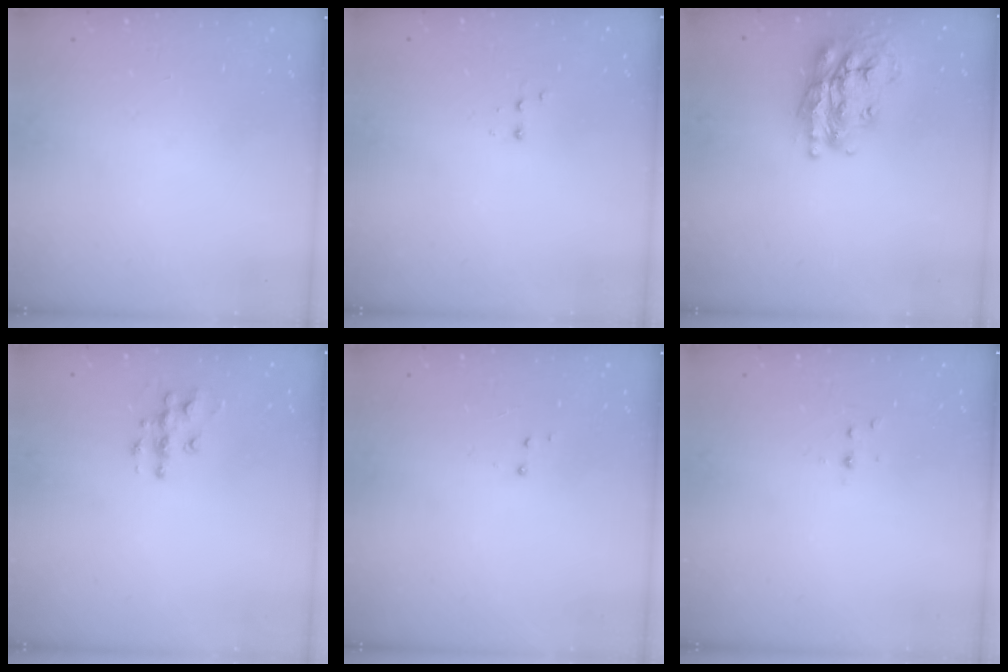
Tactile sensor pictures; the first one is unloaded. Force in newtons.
{"total": 2.4, "press": 2.2, "slide": 0.9}
{"total": 20.8, "press": 20.8, "slide": 1.4}
{"total": 8.3, "press": 8.2, "slide": 0.5}
{"total": 3.0, "press": 2.9, "slide": 0.6}
{"total": 3.0, "press": 2.6, "slide": 1.5}